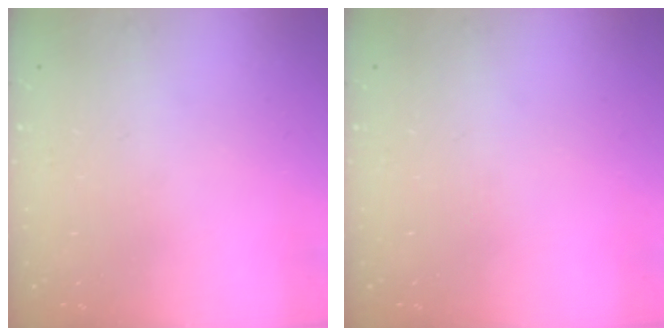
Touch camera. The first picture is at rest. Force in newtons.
{"total": 0.0}